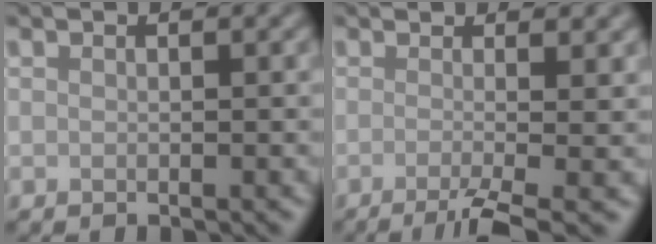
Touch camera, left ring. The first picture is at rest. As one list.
[{"total": 6.0, "force": [-1.1, 1.7, 5.6], "torque": [-0.061, -0.003, -0.021]}]